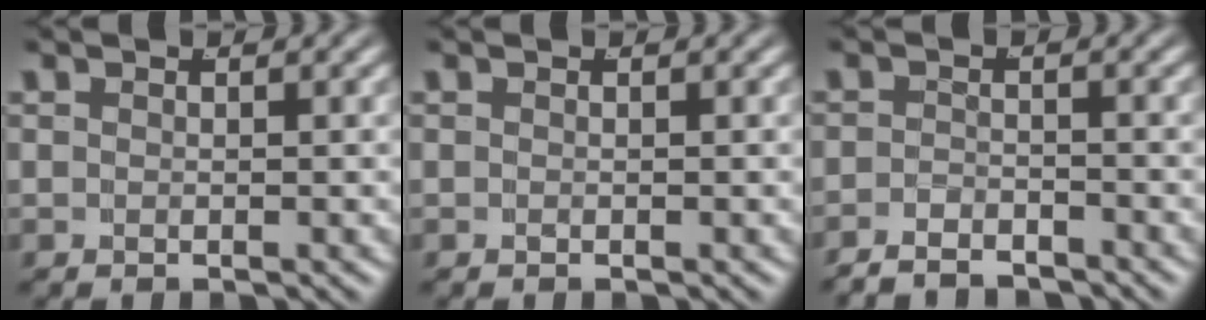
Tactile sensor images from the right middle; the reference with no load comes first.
{"total": 0.0}
{"total": 3.3, "force": [-3.2, 0.7, 0.3], "torque": [-0.006, -0.013, -0.051]}